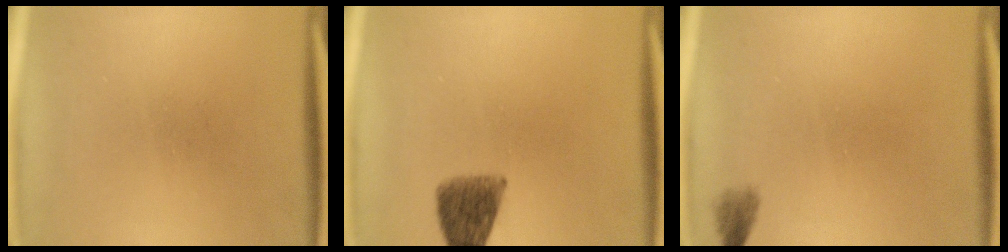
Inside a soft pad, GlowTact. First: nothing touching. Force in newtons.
{"total": 6.7}
{"total": 1.3}